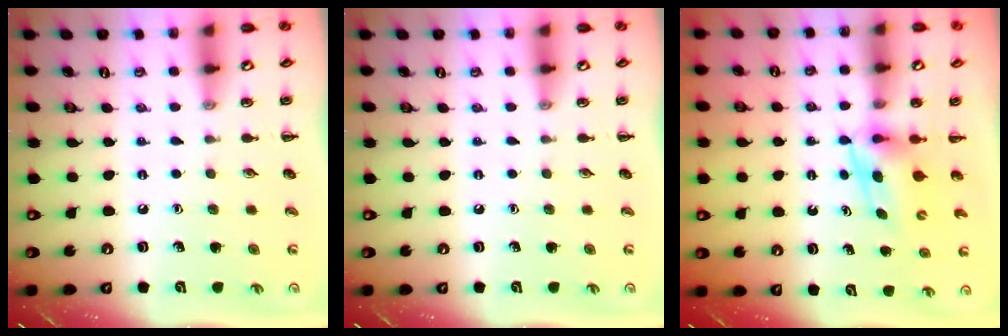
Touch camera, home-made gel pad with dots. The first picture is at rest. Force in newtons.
{"total": 0.0}
{"total": 5.4, "press": 5.4, "slide": 0.5}